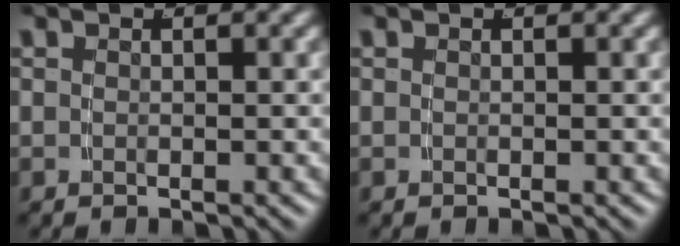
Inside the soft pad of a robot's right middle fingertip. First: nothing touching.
{"total": 0.0}